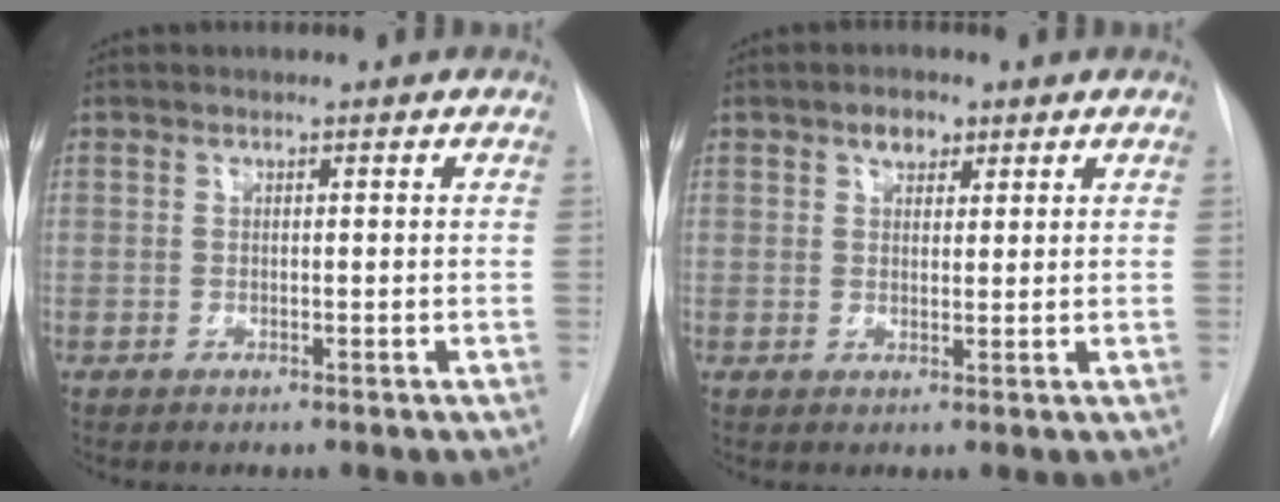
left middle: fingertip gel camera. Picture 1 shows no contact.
{"total": 2.7, "force": [1.6, 1.6, 1.4], "torque": [-0.025, 0.006, 0.026]}